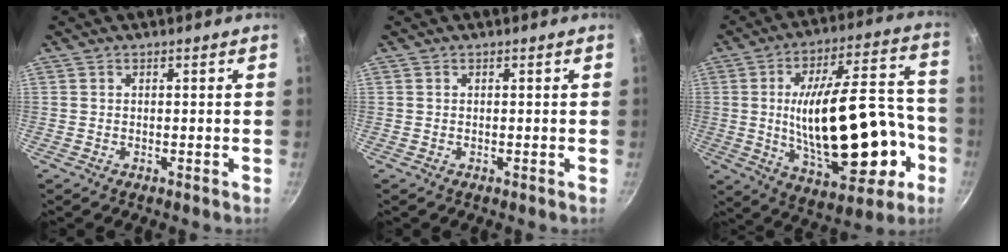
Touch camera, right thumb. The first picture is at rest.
{"total": 0.0}
{"total": 26.6, "force": [-4.7, 12.1, 23.2], "torque": [-0.331, 0.040, -0.046]}